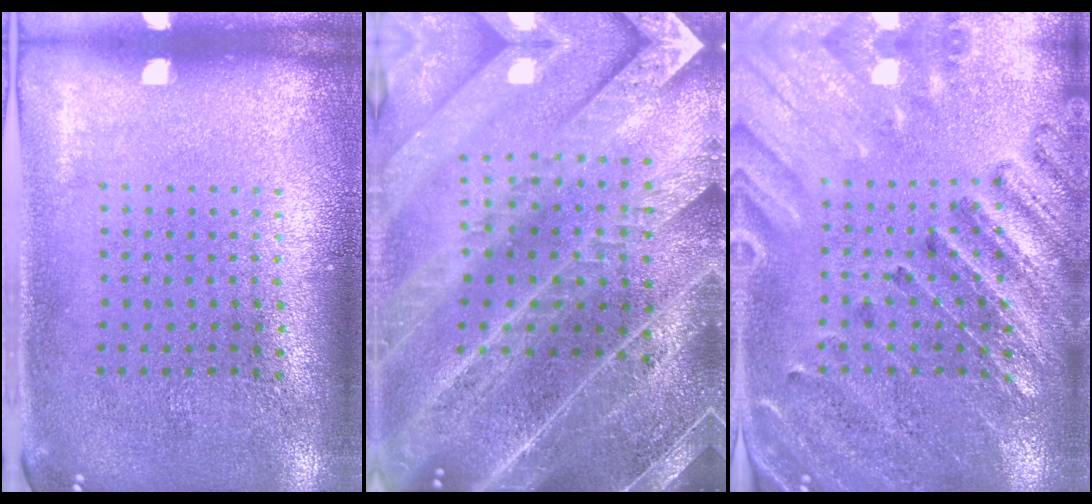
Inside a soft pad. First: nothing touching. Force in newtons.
{"total": 4.4, "press": 4.0, "slide": 1.9}
{"total": 2.7, "press": 2.6, "slide": 0.9}